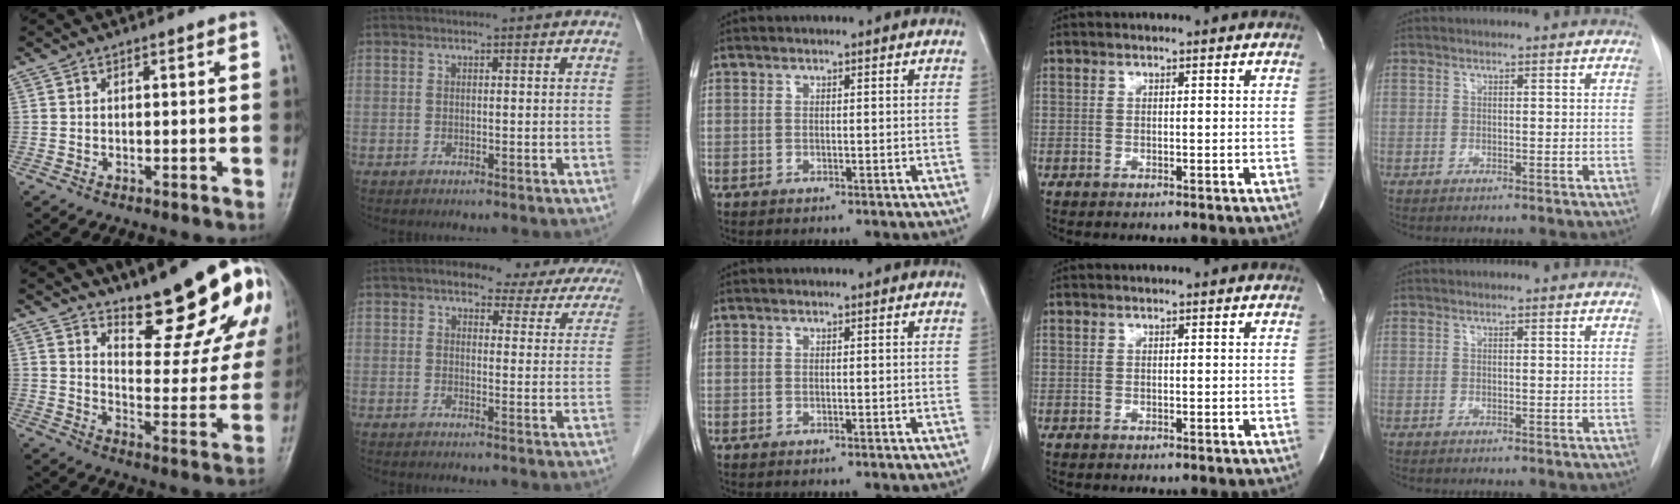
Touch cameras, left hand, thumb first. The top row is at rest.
{"thumb": {"total": 18.6, "force": [13.8, 5.5, 11.2], "torque": [-0.107, -0.111, 0.190]}, "index": {"total": 13.4, "force": [11.0, 5.6, 5.4], "torque": [-0.037, 0.017, 0.103]}}